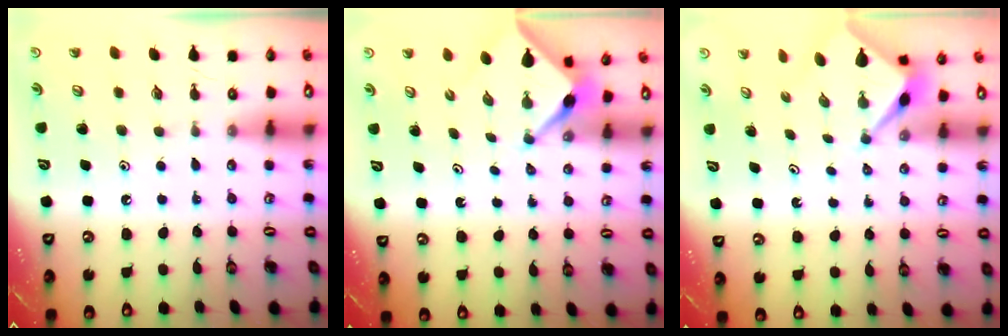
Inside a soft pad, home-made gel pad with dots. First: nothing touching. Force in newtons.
{"total": 3.2, "press": 3.2, "slide": 0.3}
{"total": 2.7, "press": 2.7, "slide": 0.0}